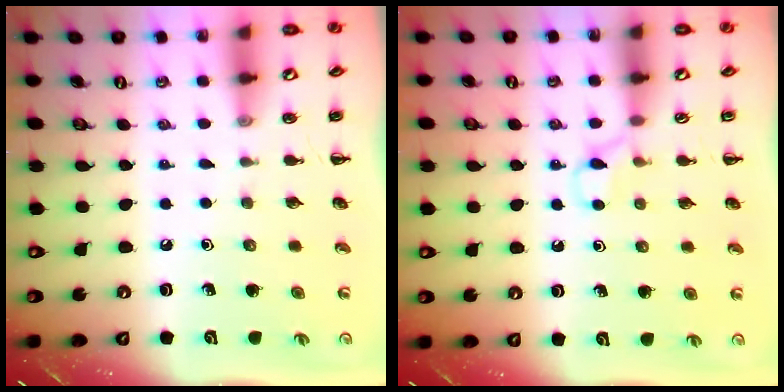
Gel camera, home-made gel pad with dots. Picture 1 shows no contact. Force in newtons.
{"total": 4.7, "press": 4.4, "slide": 1.4}